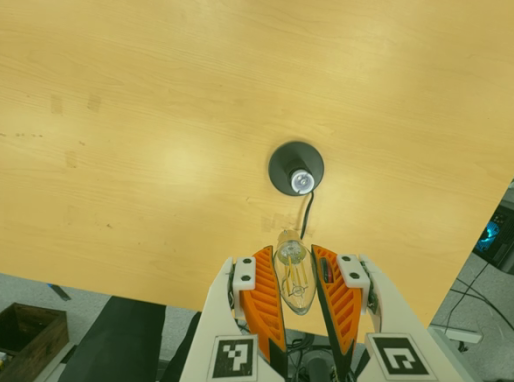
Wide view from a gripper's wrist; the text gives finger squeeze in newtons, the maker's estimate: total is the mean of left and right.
{"total": 15.0, "left": 16.8, "right": 13.2}